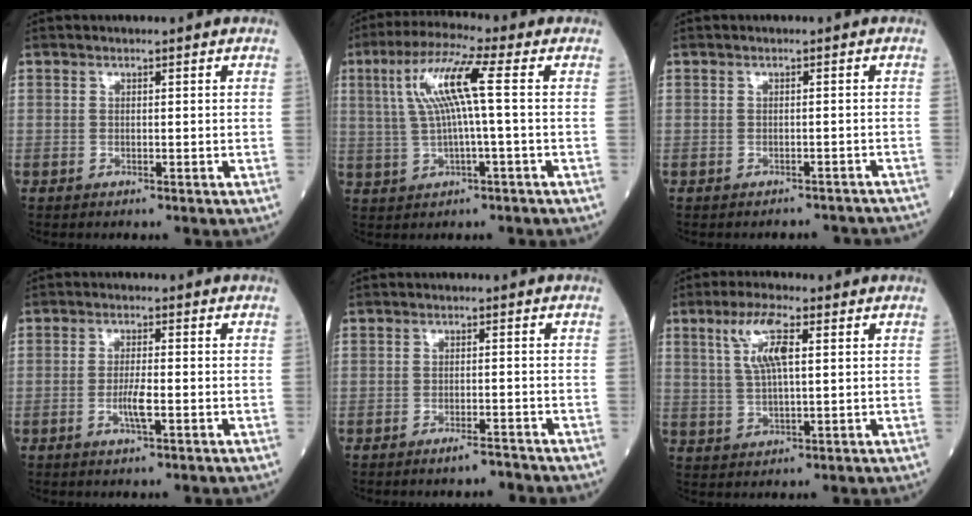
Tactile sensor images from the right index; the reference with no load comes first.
{"total": 9.4, "force": [1.6, -0.1, 9.2], "torque": [-0.186, 0.022, 0.032]}
{"total": 6.4, "force": [-6.1, 1.6, 1.3], "torque": [-0.011, -0.002, -0.059]}
{"total": 3.4, "force": [-1.1, 0.3, 3.2], "torque": [-0.065, -0.003, -0.020]}
{"total": 2.3, "force": [-2.1, 0.1, 0.9], "torque": [-0.016, -0.001, -0.033]}
{"total": 7.0, "force": [2.6, 1.3, 6.4], "torque": [-0.130, 0.009, 0.053]}